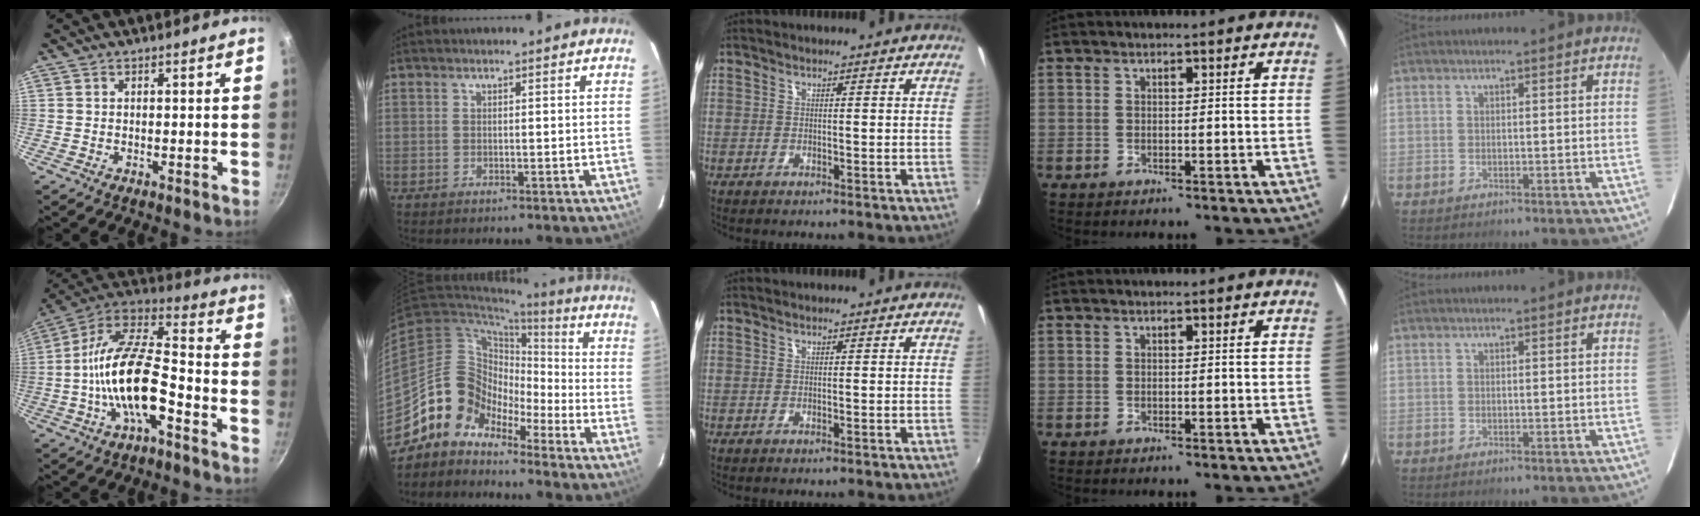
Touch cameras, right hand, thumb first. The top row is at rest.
{"thumb": {"total": 18.3, "force": [-5.5, 7.3, 15.8], "torque": [-0.281, 0.044, -0.120]}, "index": {"total": 10.9, "force": [-7.6, 7.5, 1.9], "torque": [-0.039, 0.042, -0.161]}}